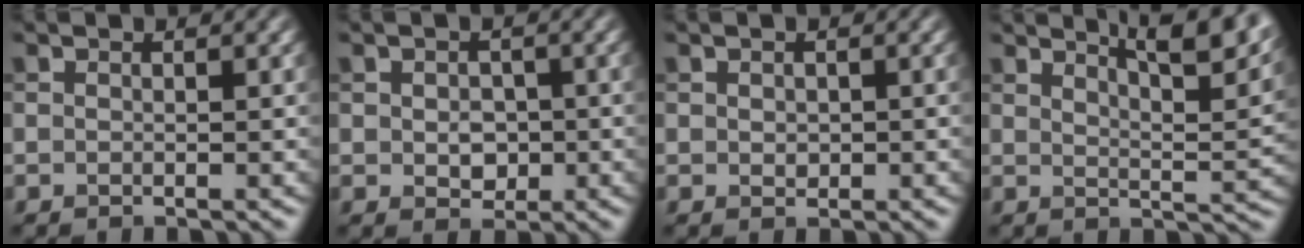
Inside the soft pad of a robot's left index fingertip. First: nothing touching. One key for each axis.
{"total": 1.9, "fx": -0.4, "fy": 1.5, "fz": 1.1, "tx": -0.025, "ty": -0.002, "tz": -0.006}
{"total": 0.6, "fx": -0.1, "fy": 0.6, "fz": 0.2, "tx": -0.009, "ty": 0.000, "tz": 0.002}
{"total": 8.4, "fx": 6.1, "fy": 2.1, "fz": 5.4, "tx": -0.050, "ty": 0.017, "tz": 0.061}